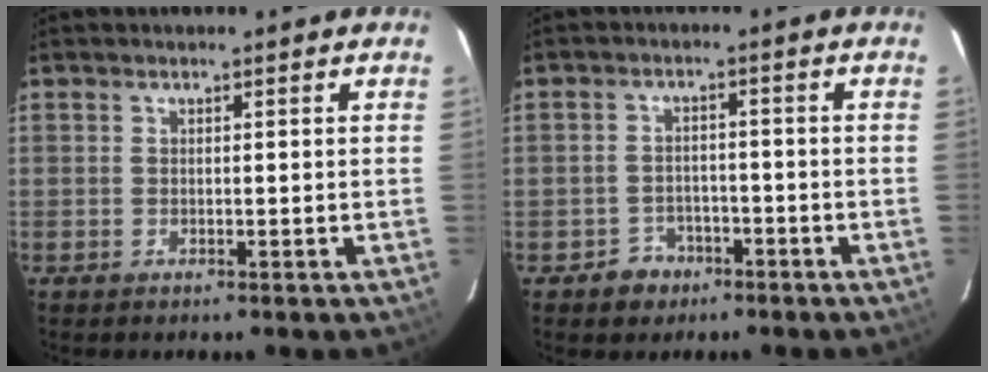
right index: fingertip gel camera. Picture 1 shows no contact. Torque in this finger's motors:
{"motor_torque": [-0.20, 0.03, -0.55, -0.21]}